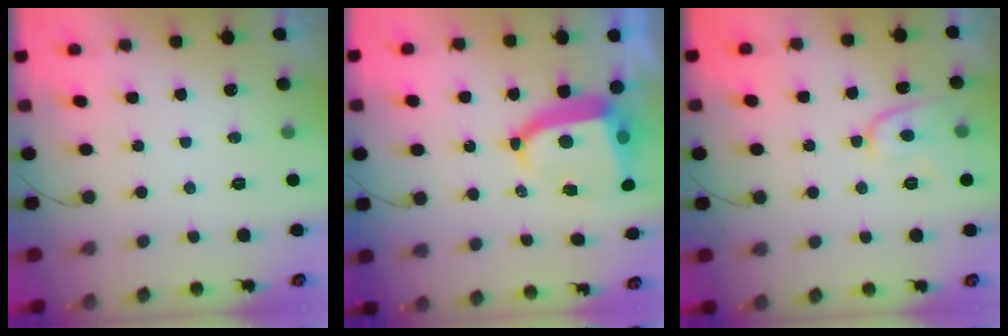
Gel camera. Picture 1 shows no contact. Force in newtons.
{"total": 9.0, "press": 8.9, "slide": 1.3}
{"total": 8.2, "press": 8.1, "slide": 0.9}